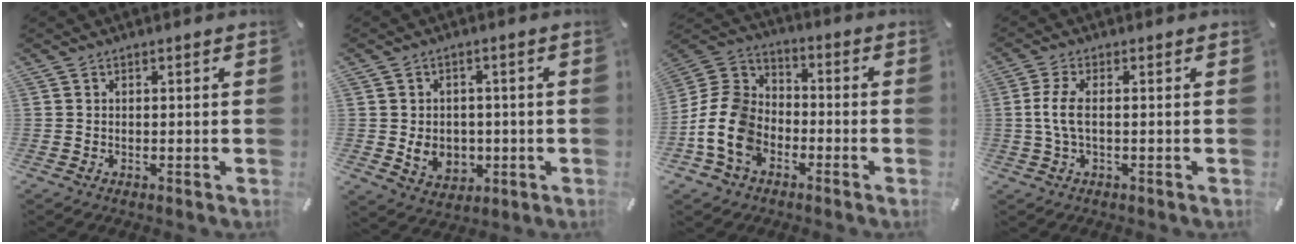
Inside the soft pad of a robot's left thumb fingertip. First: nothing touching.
{"total": 6.8, "force": [-1.0, 5.9, 3.2], "torque": [-0.056, 0.000, -0.018]}
{"total": 13.7, "force": [-5.8, 10.4, 6.6], "torque": [-0.159, 0.033, -0.106]}
{"total": 5.3, "force": [-0.2, 1.6, 5.0], "torque": [-0.119, -0.009, -0.011]}